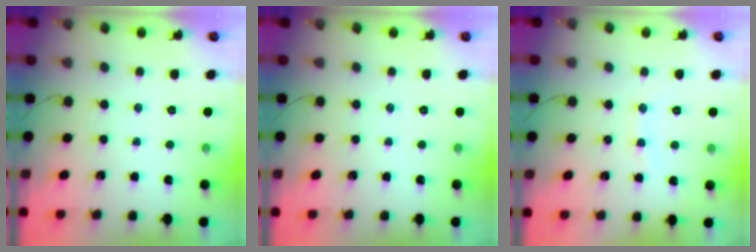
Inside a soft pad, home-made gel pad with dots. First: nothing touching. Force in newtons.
{"total": 0.0}
{"total": 4.2, "press": 4.1, "slide": 1.0}